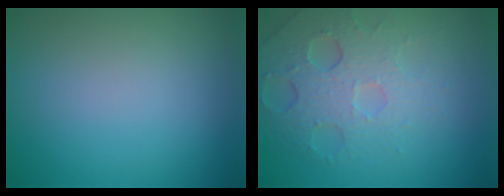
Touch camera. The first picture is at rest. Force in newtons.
{"total": 5.1, "press": 4.2, "slide": 2.9}